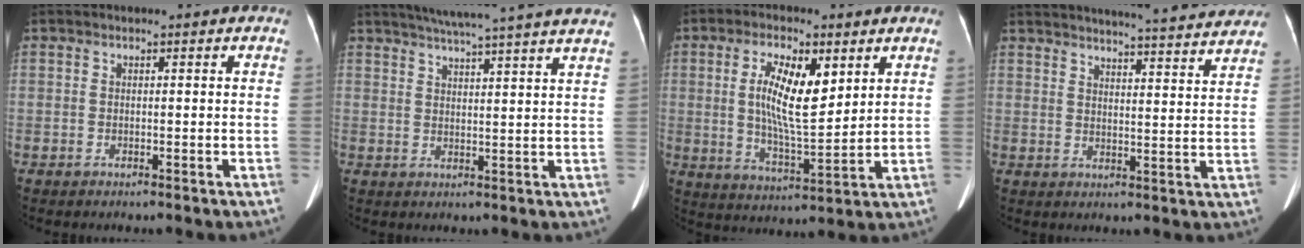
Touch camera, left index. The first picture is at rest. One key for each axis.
{"total": 19.3, "fx": 16.9, "fy": -1.1, "fz": 9.3, "tx": -0.148, "ty": -0.005, "tz": 0.210}
{"total": 10.2, "fx": 3.1, "fy": 2.9, "fz": 9.3, "tx": -0.172, "ty": -0.006, "tz": 0.058}
{"total": 23.9, "fx": 22.1, "fy": 2.1, "fz": 8.8, "tx": -0.125, "ty": -0.036, "tz": 0.266}